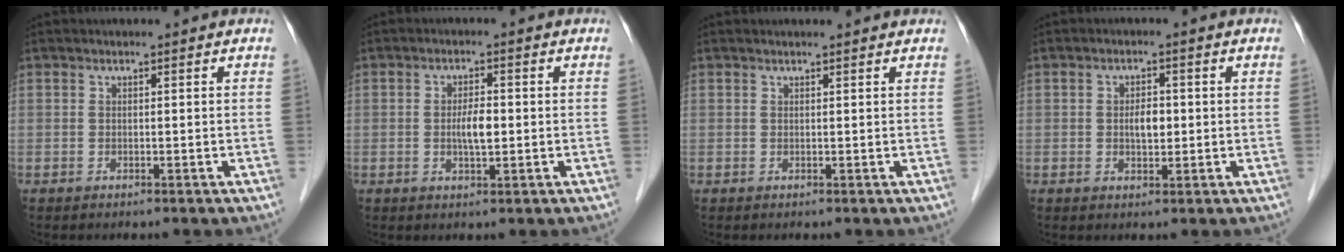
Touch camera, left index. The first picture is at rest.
{"total": 3.4, "force": [-0.2, 0.9, 3.2], "torque": [-0.060, 0.000, -0.002]}
{"total": 2.4, "force": [2.3, 0.1, 0.6], "torque": [-0.010, 0.011, 0.024]}
{"total": 2.9, "force": [0.0, 1.5, 2.5], "torque": [-0.044, 0.003, 0.002]}